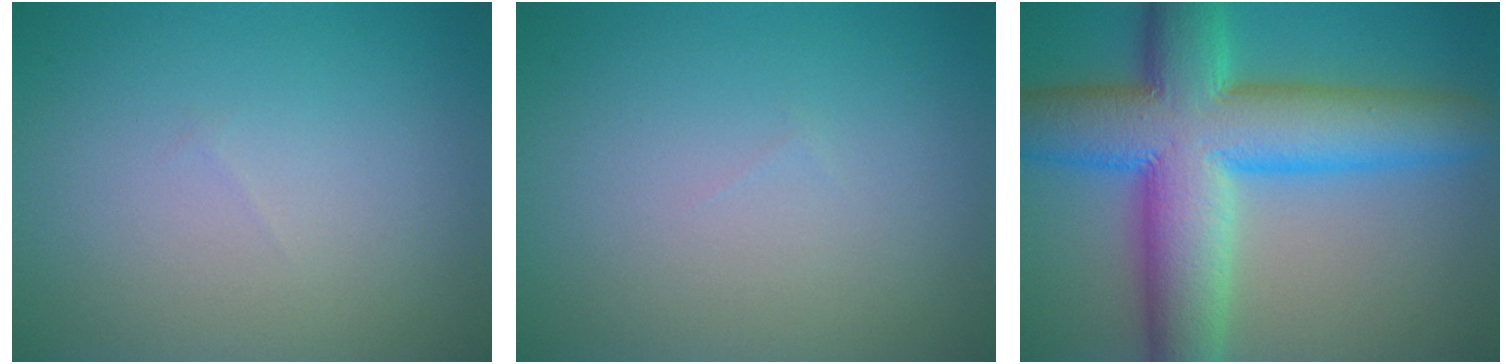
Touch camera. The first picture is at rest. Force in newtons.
{"total": 0.0}
{"total": 13.0, "press": 13.0, "slide": 0.3}